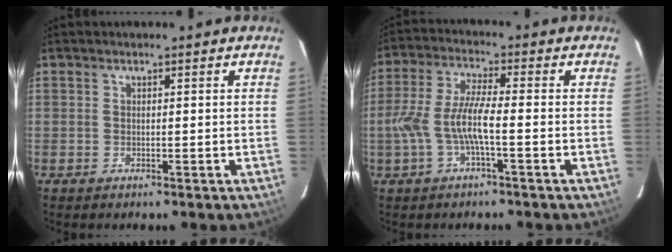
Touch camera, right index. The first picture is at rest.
{"total": 8.1, "force": [-2.4, 1.0, 7.7], "torque": [-0.167, 0.002, -0.041]}